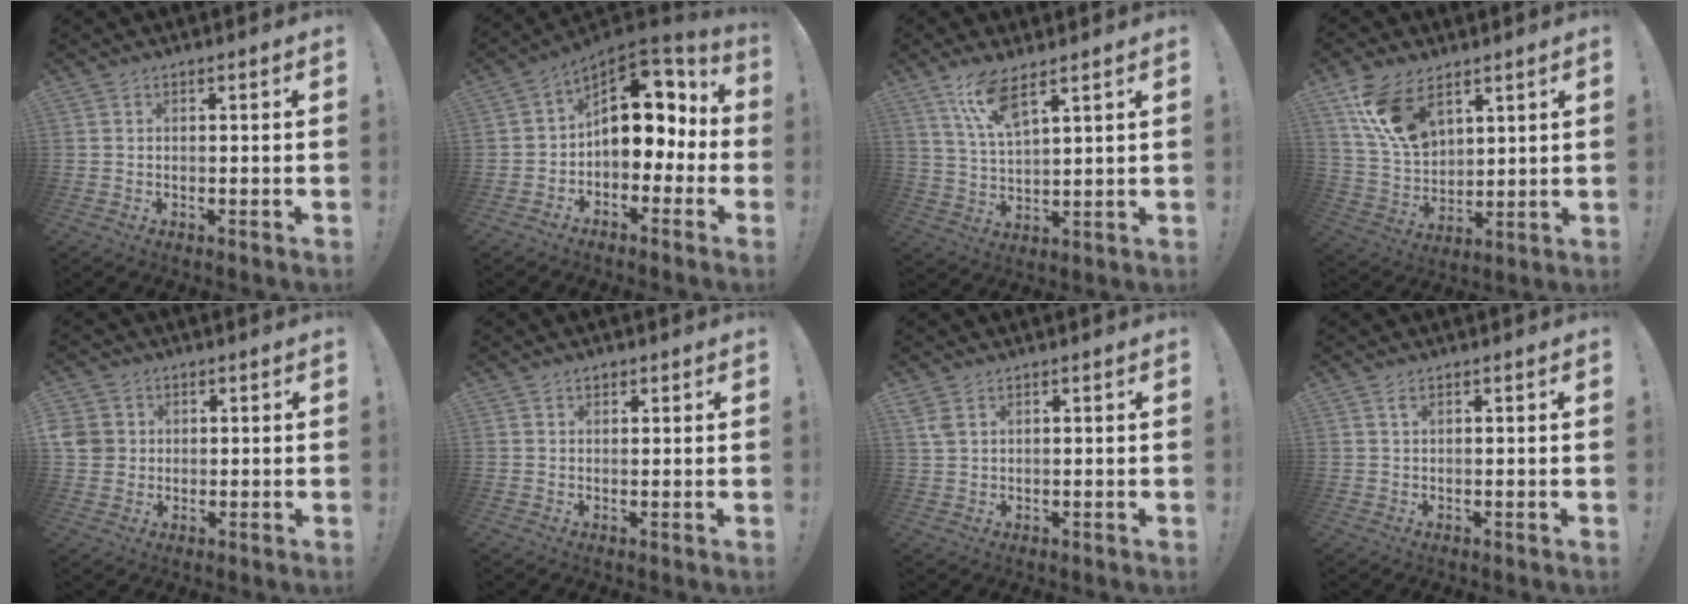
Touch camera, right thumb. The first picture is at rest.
{"total": 13.9, "force": [2.8, 9.3, 9.9], "torque": [-0.135, -0.021, 0.051]}
{"total": 9.4, "force": [6.4, 2.1, 6.5], "torque": [-0.139, -0.018, 0.117]}
{"total": 14.4, "force": [8.6, 8.2, 8.1], "torque": [-0.157, -0.037, 0.168]}
{"total": 5.4, "force": [0.8, 5.0, 1.7], "torque": [-0.047, 0.003, 0.017]}
{"total": 1.1, "force": [0.7, 0.7, 0.4], "torque": [0.000, -0.002, 0.012]}
{"total": 2.9, "force": [1.6, 1.5, 2.0], "torque": [-0.037, -0.002, 0.029]}
{"total": 1.2, "force": [0.5, 0.3, 1.1], "torque": [-0.022, 0.002, 0.009]}